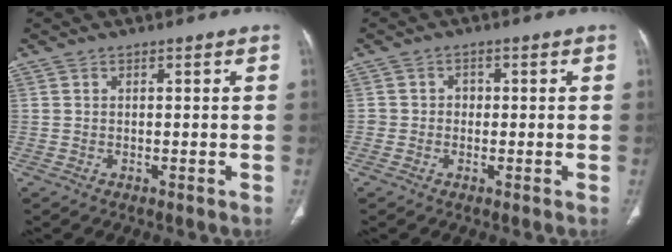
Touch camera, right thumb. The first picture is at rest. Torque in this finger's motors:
{"motor_torque": [0.03, -0.14, 0.34, 0.11, -0.01]}